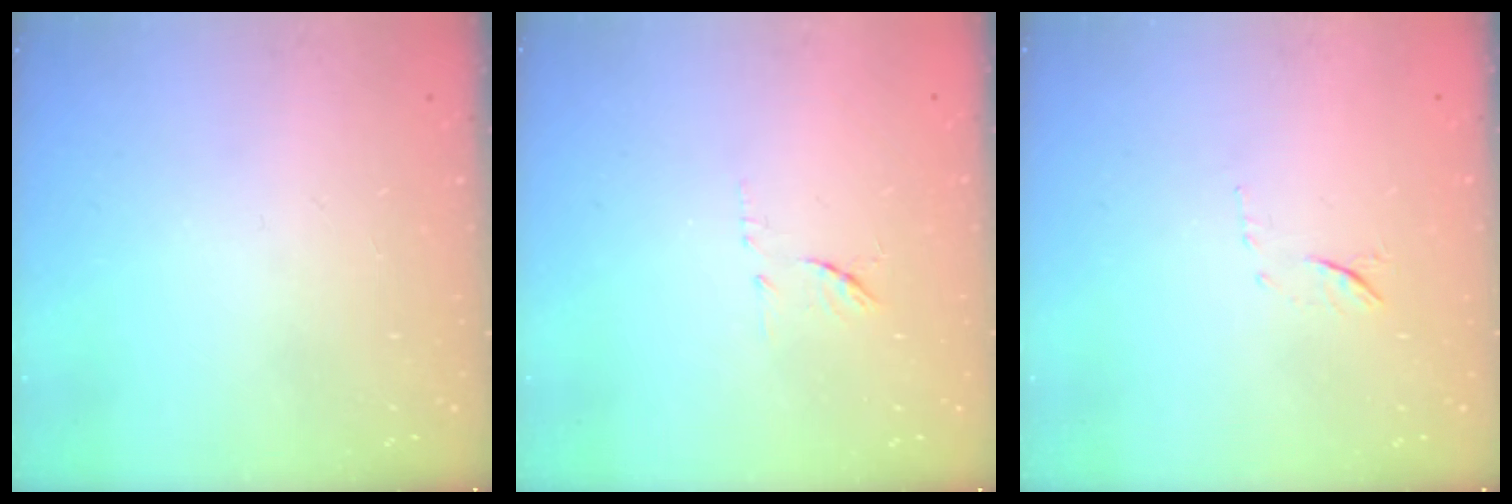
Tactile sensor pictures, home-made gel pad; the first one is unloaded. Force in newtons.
{"total": 6.4, "press": 6.3, "slide": 0.8}
{"total": 6.1, "press": 5.9, "slide": 1.5}